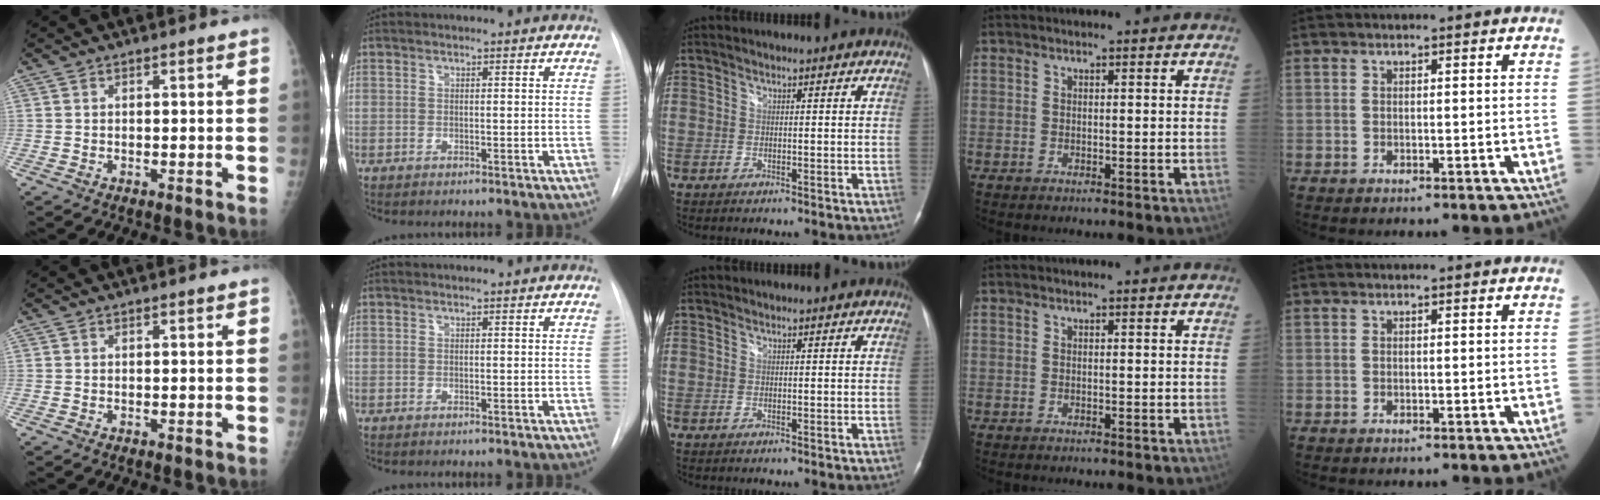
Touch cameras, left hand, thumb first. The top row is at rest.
{}